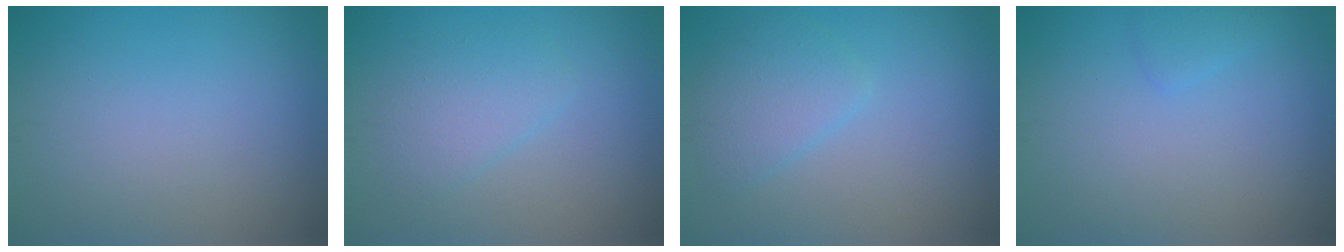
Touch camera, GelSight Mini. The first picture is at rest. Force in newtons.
{"total": 2.4, "press": 2.4, "slide": 0.2}
{"total": 2.7, "press": 2.7, "slide": 0.2}
{"total": 0.9, "press": 0.9, "slide": 0.0}